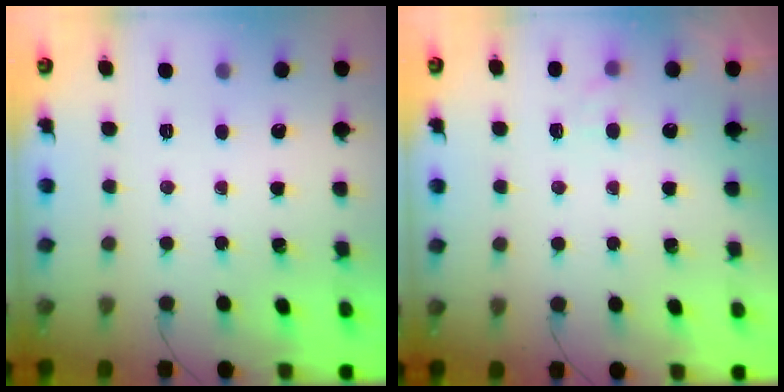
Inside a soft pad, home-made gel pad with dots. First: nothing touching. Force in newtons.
{"total": 2.7, "press": 2.5, "slide": 1.1}